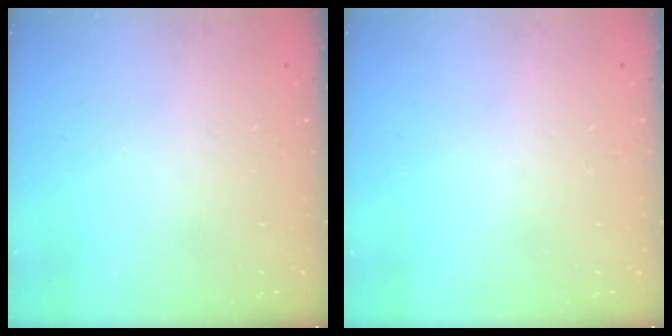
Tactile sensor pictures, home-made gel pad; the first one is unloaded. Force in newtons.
{"total": 0.0}